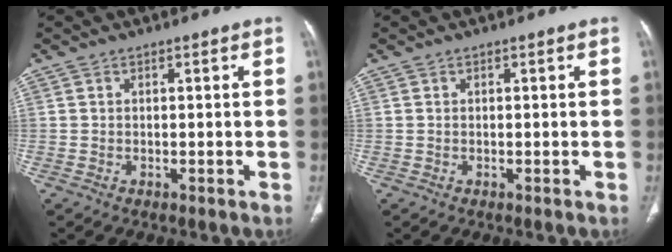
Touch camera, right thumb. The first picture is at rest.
{"total": 0.0}